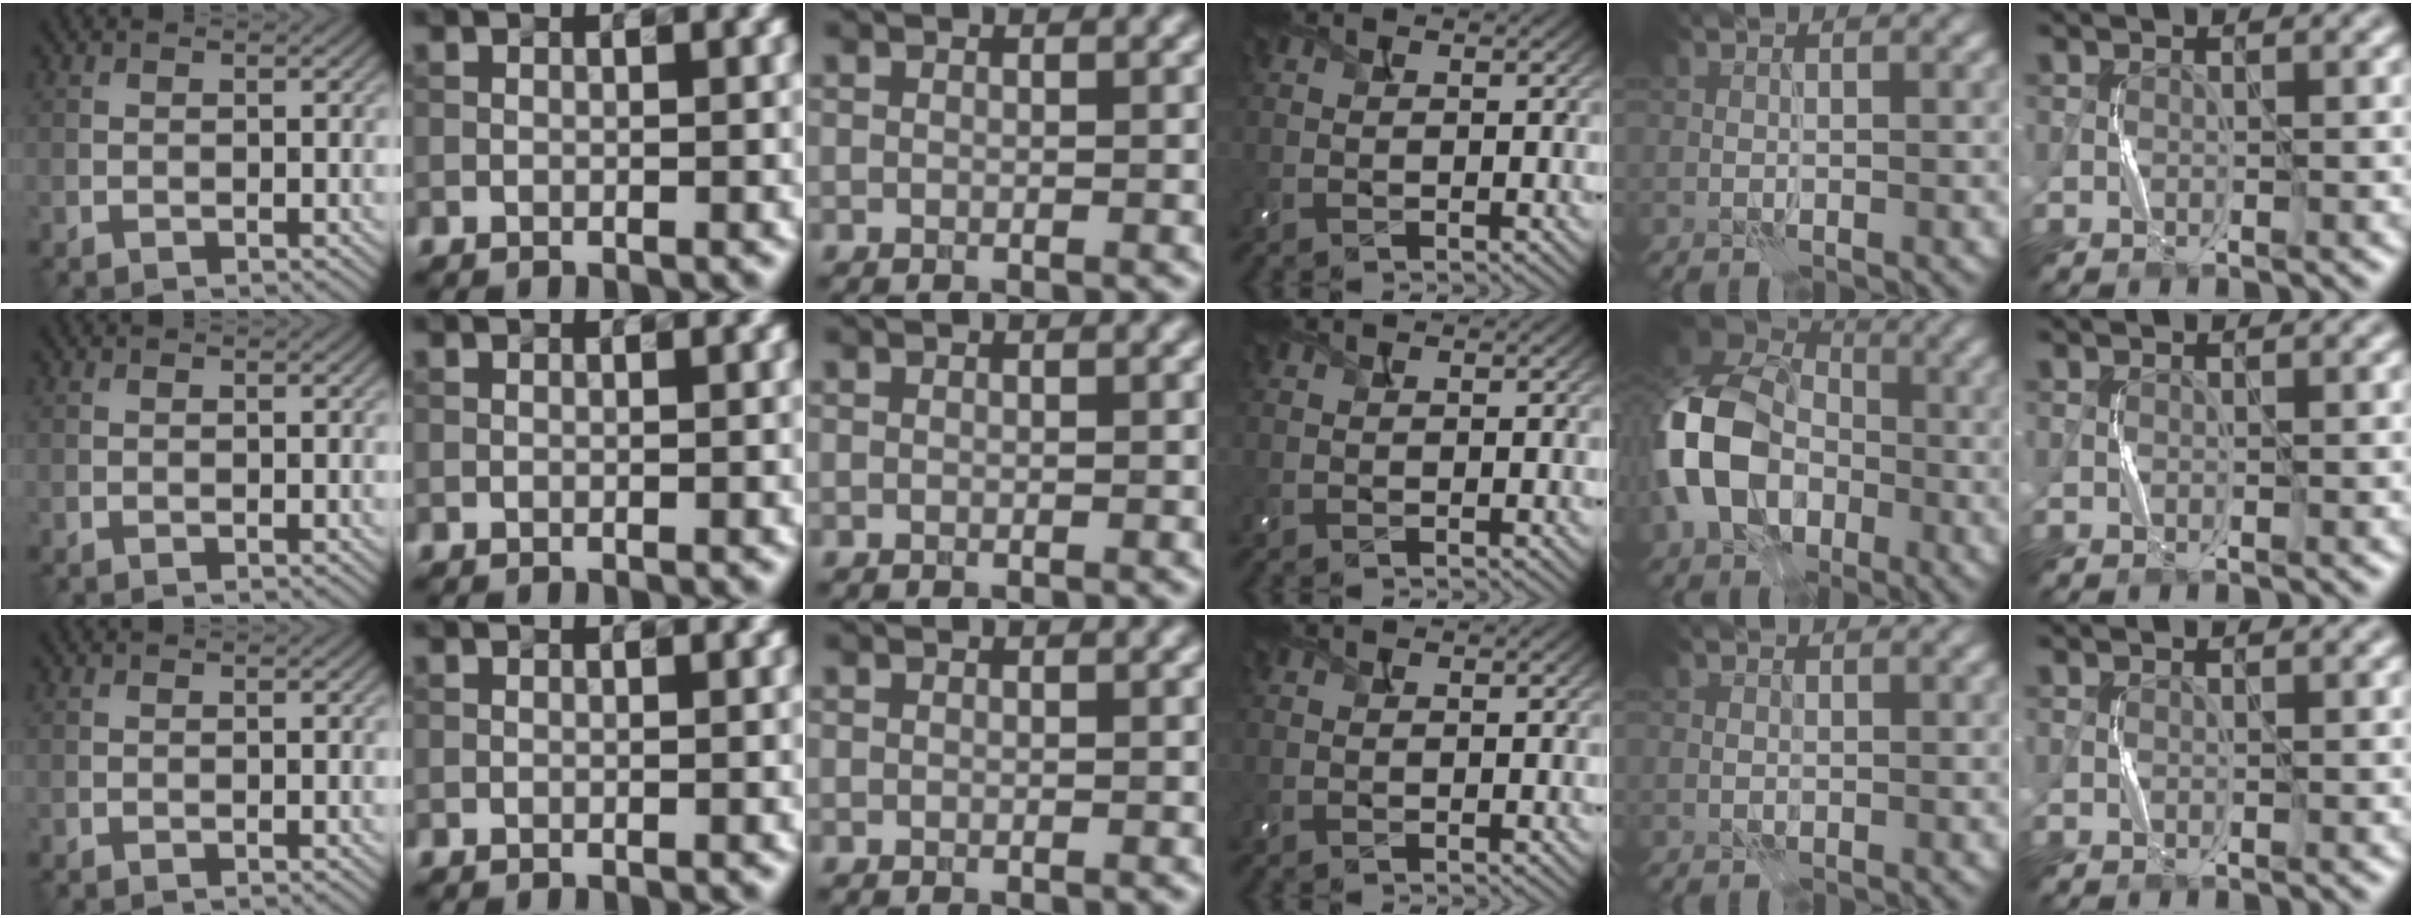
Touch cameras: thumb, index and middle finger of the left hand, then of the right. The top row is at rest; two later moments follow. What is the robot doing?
{"motion": "press", "object": "camera"}